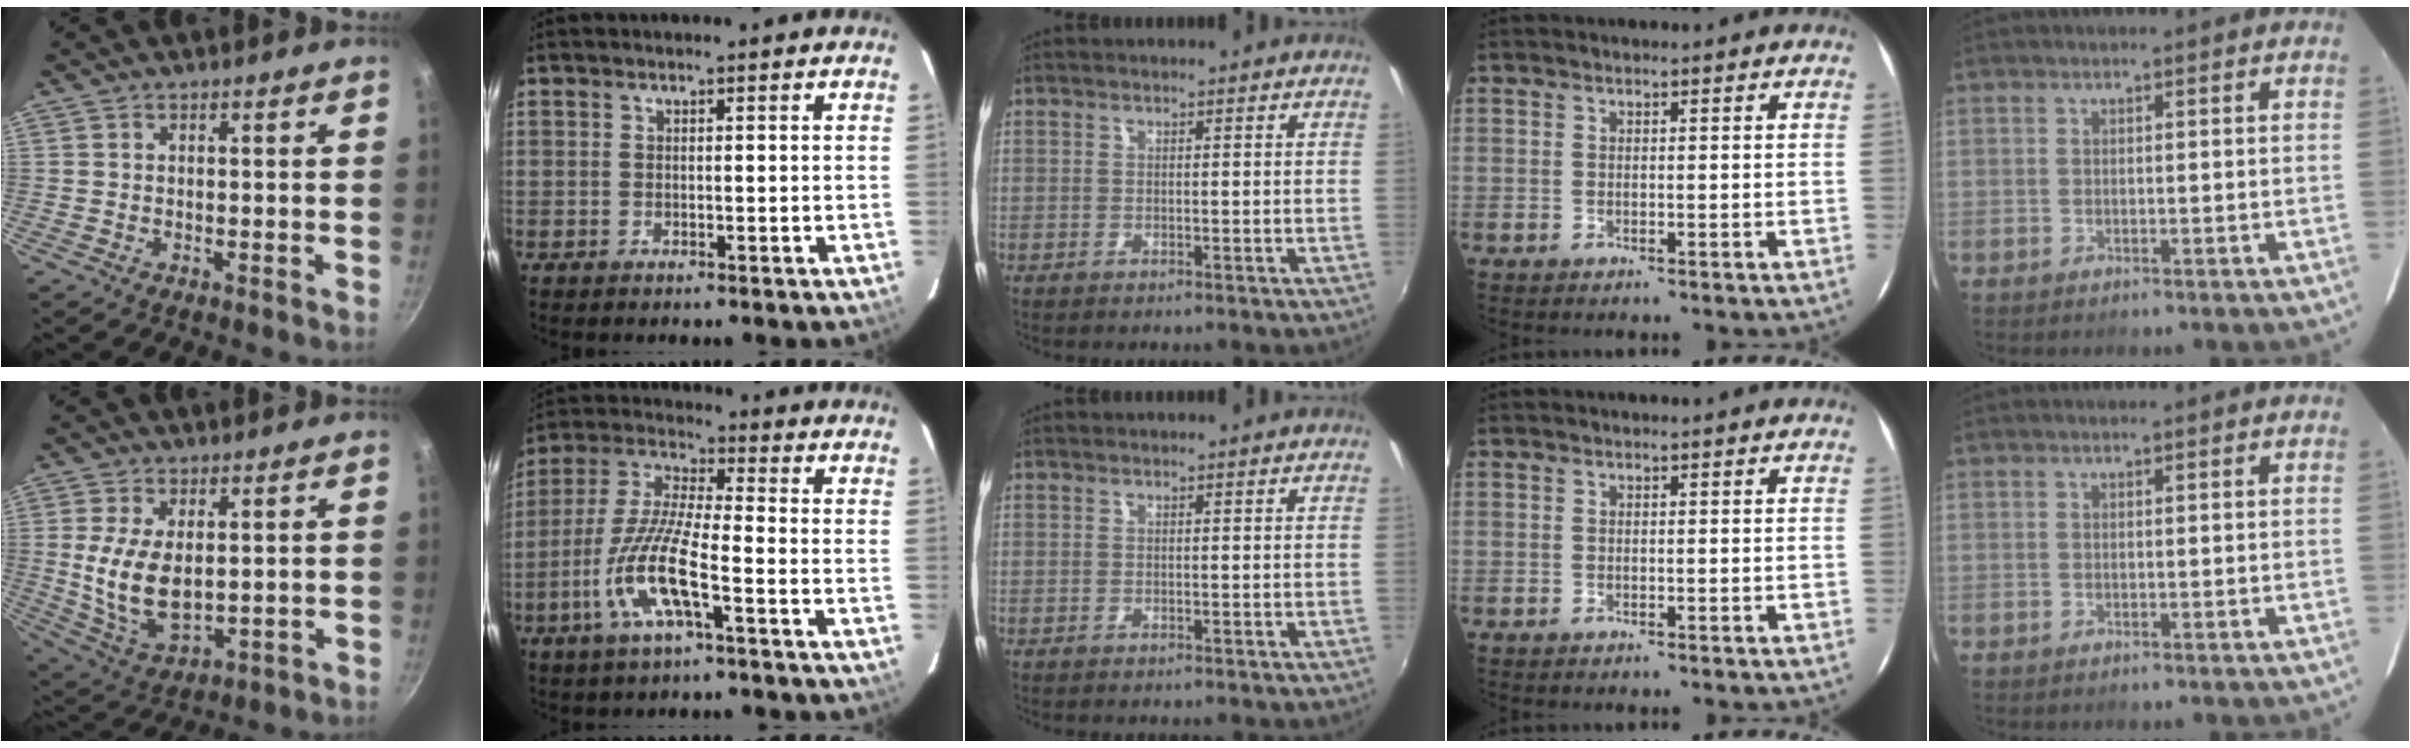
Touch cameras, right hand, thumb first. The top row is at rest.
{"thumb": {"total": 12.0, "force": [1.1, 6.7, 9.9], "torque": [-0.187, -0.020, 0.037]}, "index": {"total": 12.4, "force": [-5.4, 2.0, 11.0], "torque": [-0.236, -0.006, -0.109]}}